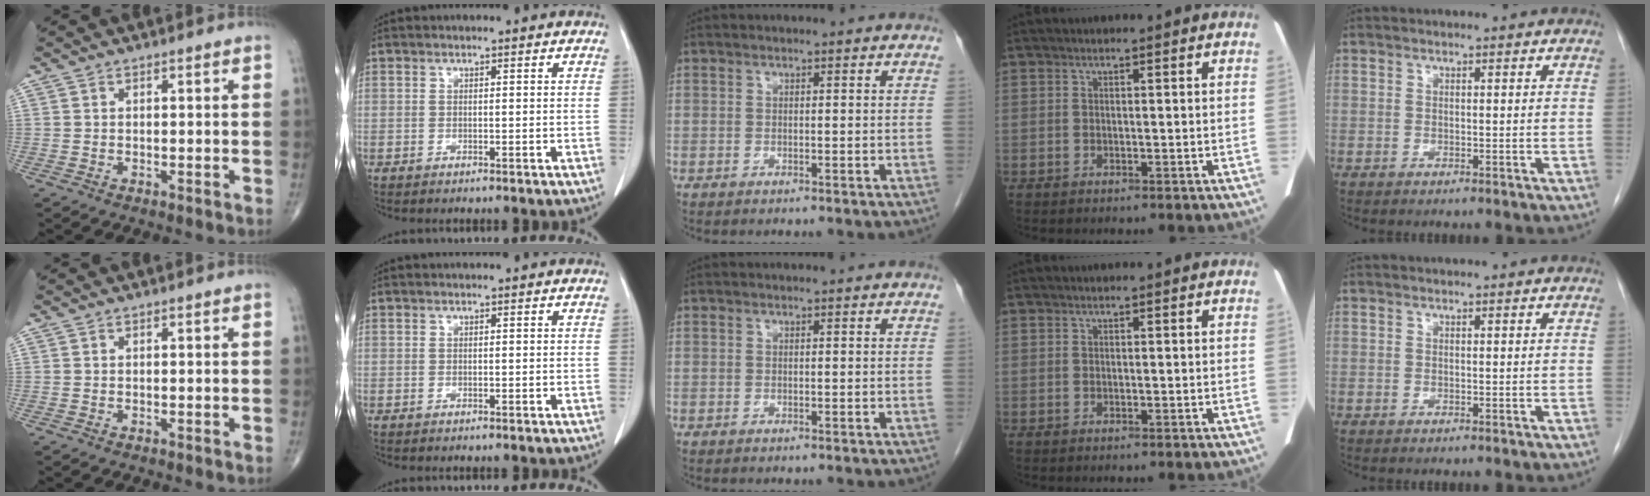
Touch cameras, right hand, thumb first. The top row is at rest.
{}